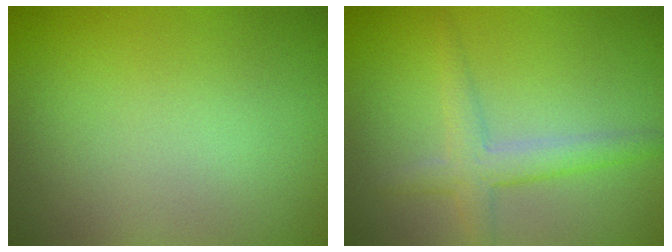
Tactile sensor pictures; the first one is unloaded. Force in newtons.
{"total": 1.9, "press": 1.8, "slide": 0.3}